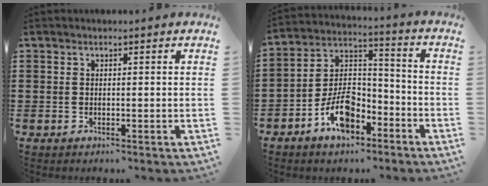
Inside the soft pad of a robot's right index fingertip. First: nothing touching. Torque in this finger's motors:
{"motor_torque": [2.14, 0.00, 1.05, 0.21]}